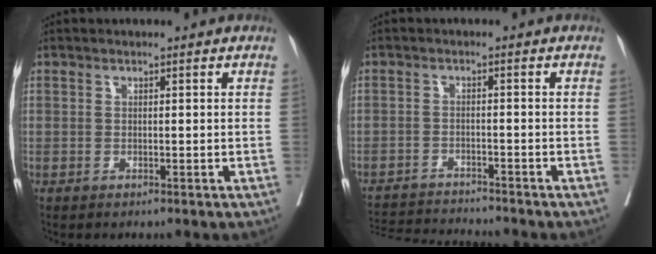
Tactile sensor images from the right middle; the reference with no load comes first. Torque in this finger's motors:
{"motor_torque": [0.92, -1.21, 0.06, 0.03]}